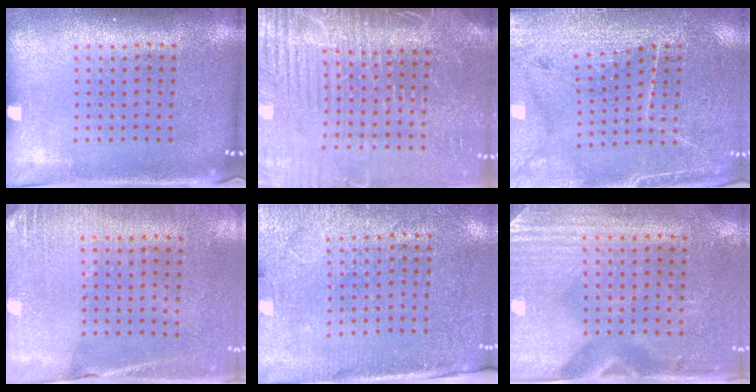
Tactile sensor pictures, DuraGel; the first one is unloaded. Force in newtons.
{"total": 4.3, "press": 3.9, "slide": 1.7}
{"total": 3.0, "press": 2.9, "slide": 0.4}
{"total": 2.6, "press": 2.3, "slide": 1.1}
{"total": 2.7, "press": 2.5, "slide": 1.1}
{"total": 3.0, "press": 2.6, "slide": 1.5}